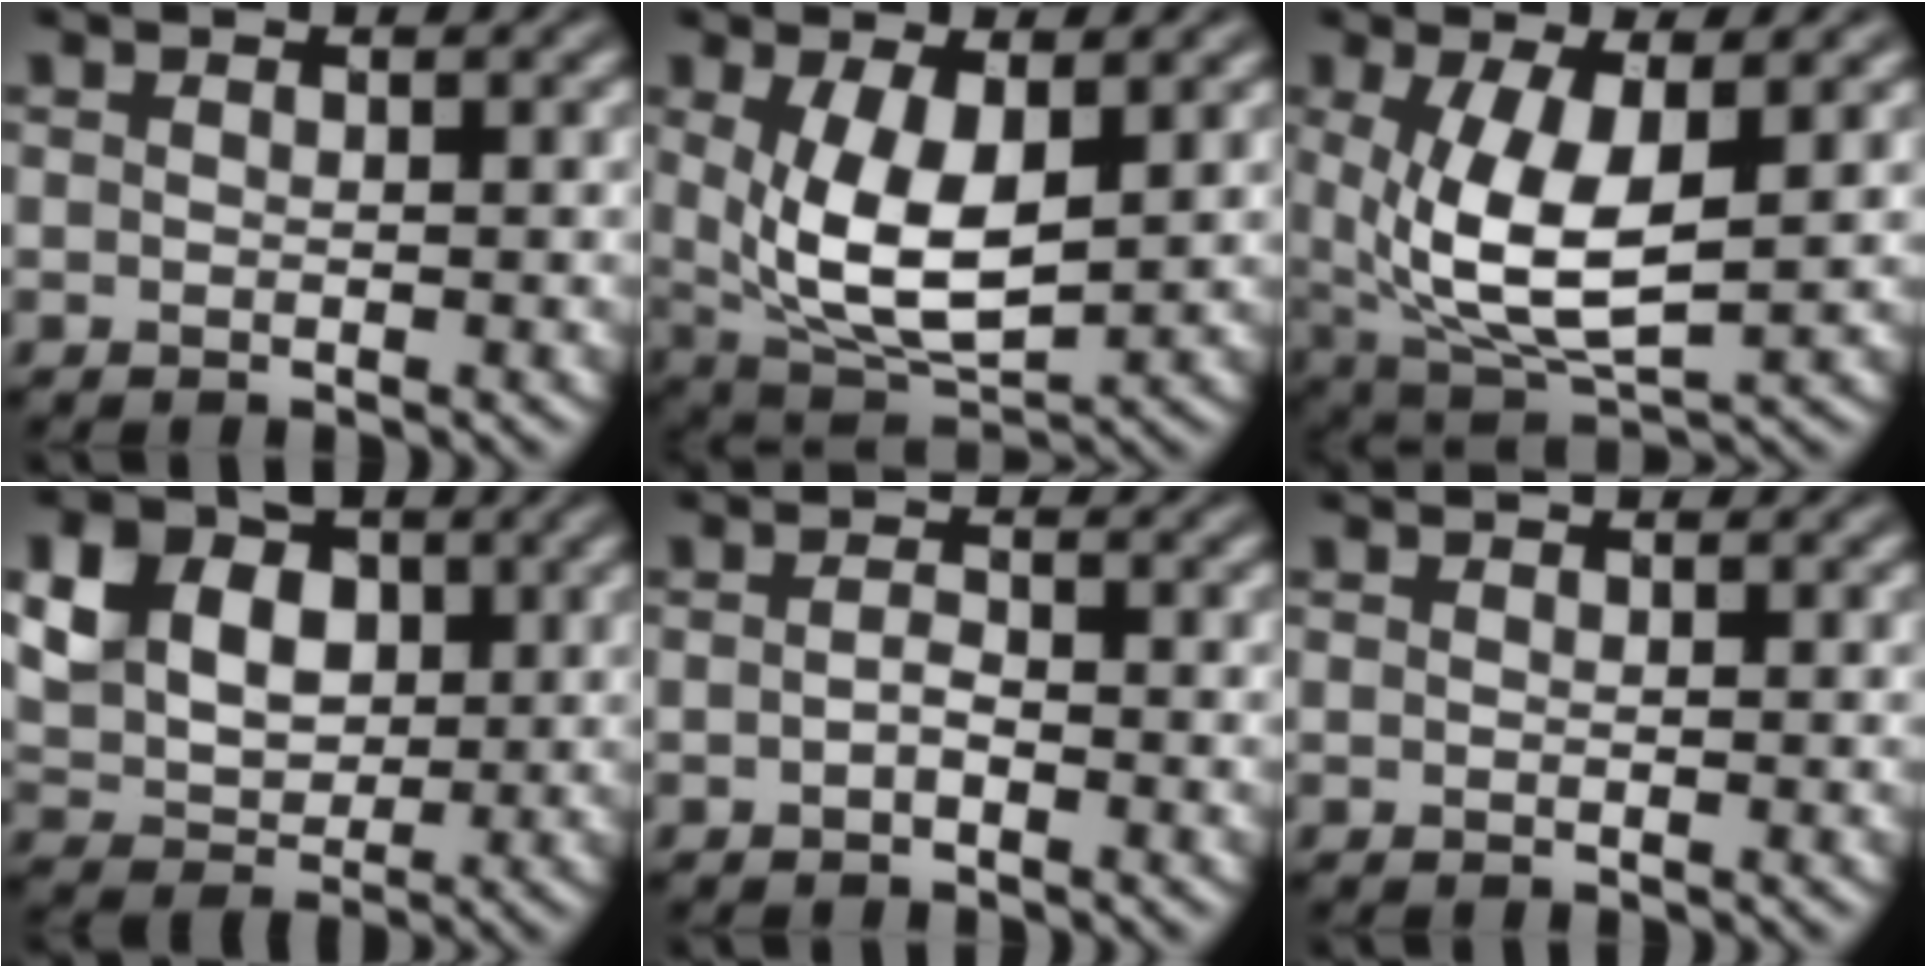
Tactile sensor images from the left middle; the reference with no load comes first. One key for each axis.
{"total": 6.9, "fx": 1.0, "fy": 3.3, "fz": 6.0, "tx": -0.129, "ty": -0.012, "tz": 0.026}
{"total": 7.5, "fx": 0.8, "fy": 3.4, "fz": 6.7, "tx": -0.145, "ty": -0.016, "tz": 0.021}
{"total": 11.0, "fx": 3.8, "fy": 8.4, "fz": 6.0, "tx": -0.116, "ty": 0.031, "tz": 0.066}
{"total": 1.0, "fx": -0.4, "fy": 0.4, "fz": 0.9, "tx": -0.019, "ty": 0.001, "tz": -0.010}
{"total": 0.0}